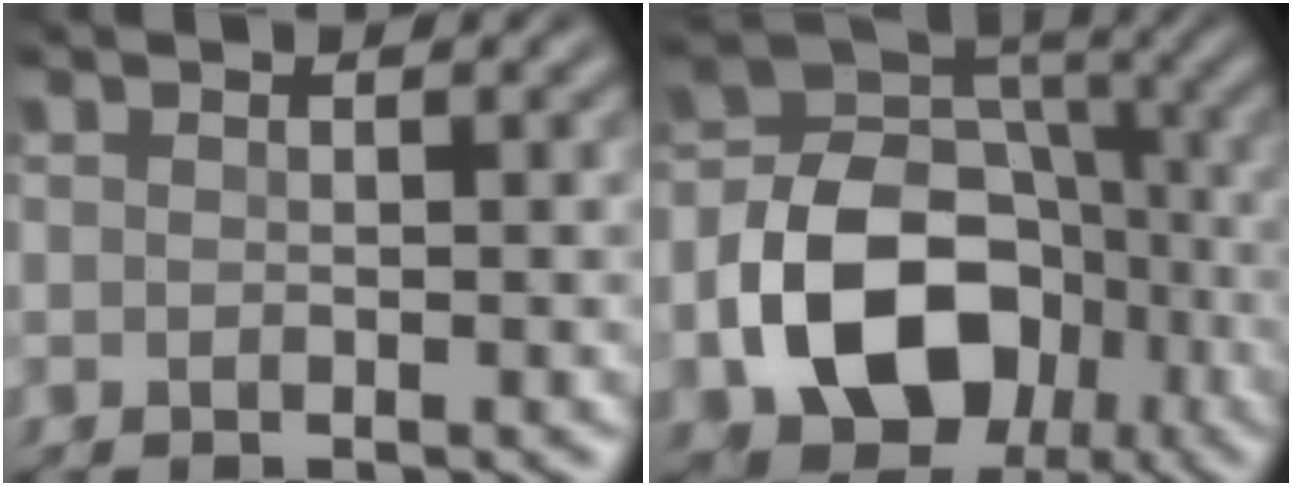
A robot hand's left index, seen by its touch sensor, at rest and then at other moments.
{"total": 12.5, "force": [-4.0, 9.1, 7.5], "torque": [-0.144, 0.003, -0.070]}